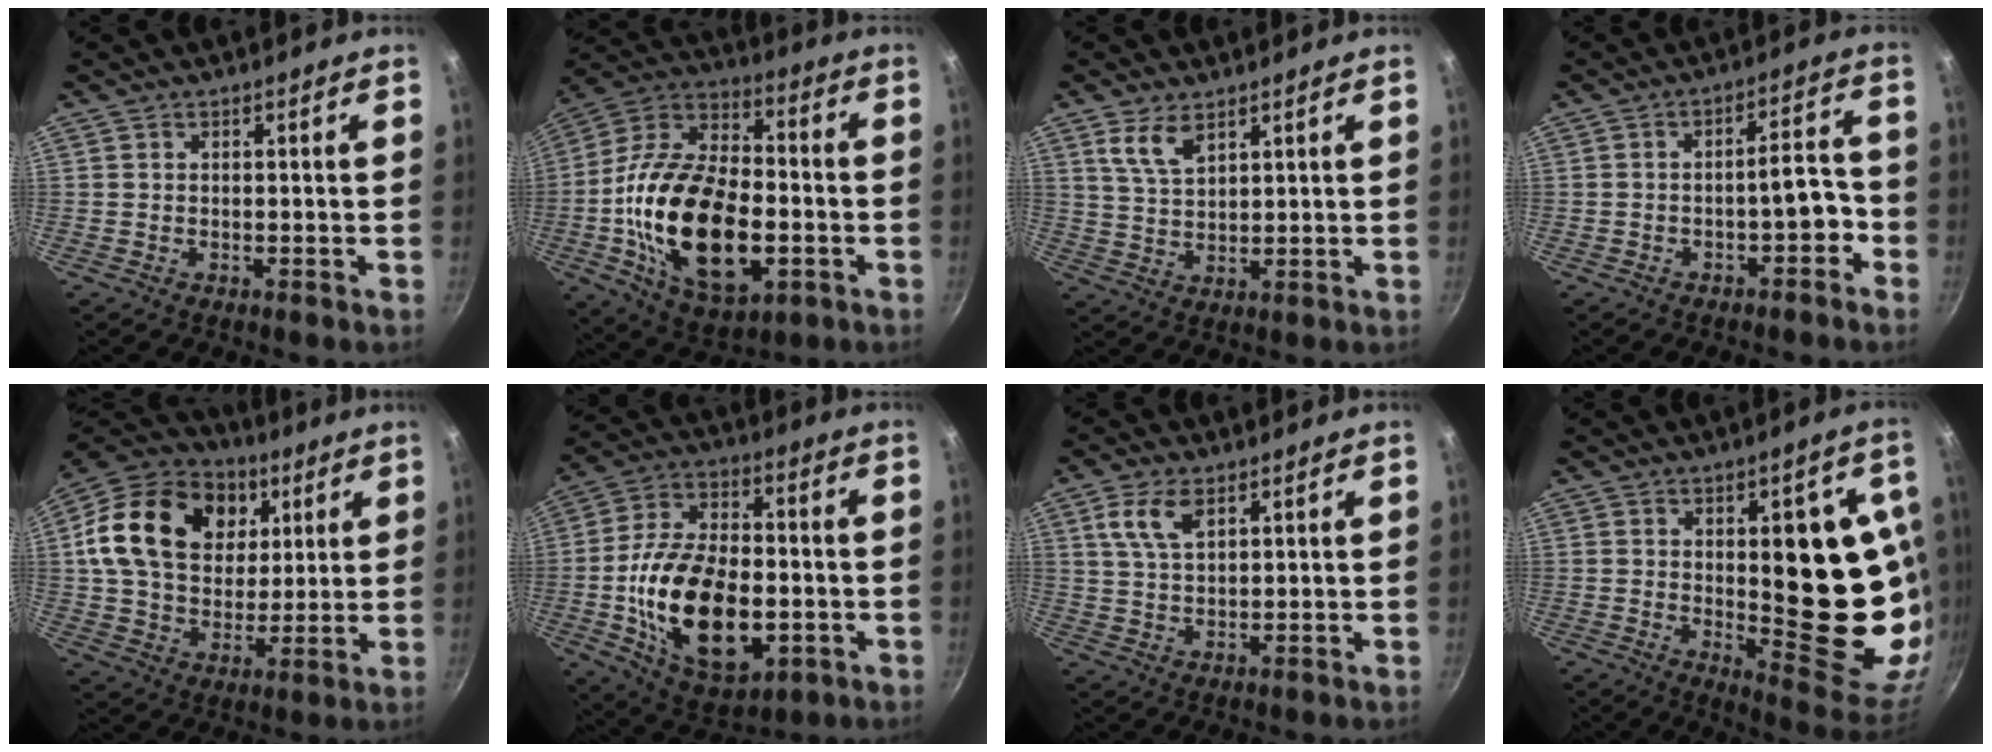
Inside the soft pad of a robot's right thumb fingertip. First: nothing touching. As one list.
[{"total": 26.9, "force": [-5.1, 15.2, 21.6], "torque": [-0.384, 0.027, -0.090]}, {"total": 6.0, "force": [3.5, 2.8, 3.9], "torque": [-0.068, -0.019, 0.074]}, {"total": 6.1, "force": [-2.9, 2.6, 4.7], "torque": [-0.045, 0.051, -0.029]}, {"total": 24.3, "force": [7.3, 17.9, 14.8], "torque": [-0.240, 0.003, 0.121]}, {"total": 23.2, "force": [-4.1, 13.5, 18.4], "torque": [-0.309, 0.018, -0.060]}, {"total": 6.5, "force": [3.1, 3.2, 4.7], "torque": [-0.090, -0.006, 0.061]}, {"total": 21.3, "force": [1.2, 8.6, 19.4], "torque": [-0.197, -0.025, 0.034]}]